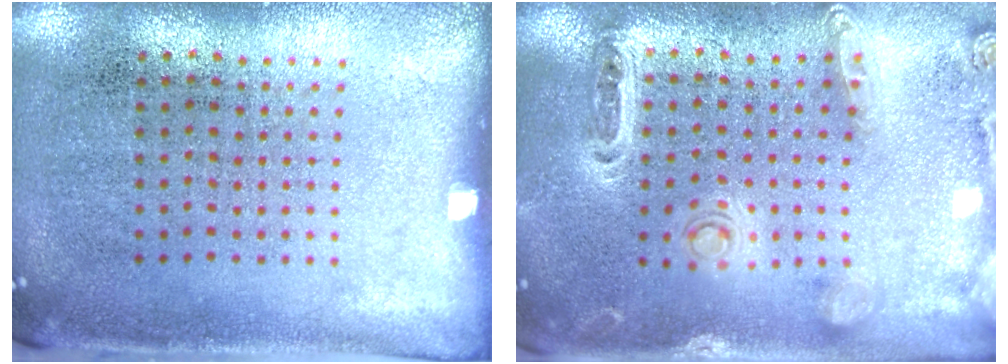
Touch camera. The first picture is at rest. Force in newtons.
{"total": 1.3, "press": 1.2, "slide": 0.4}